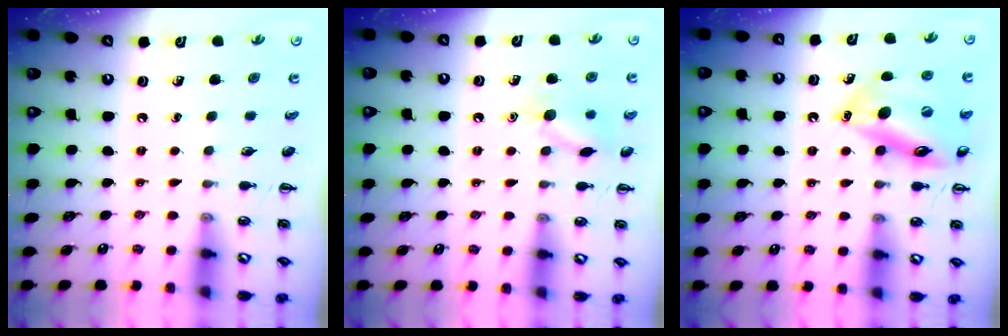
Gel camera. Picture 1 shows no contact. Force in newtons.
{"total": 8.9, "press": 8.9, "slide": 0.7}
{"total": 16.3, "press": 16.2, "slide": 2.3}